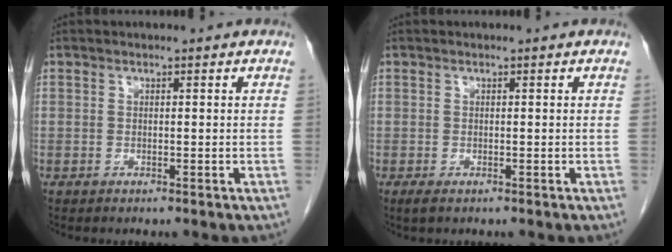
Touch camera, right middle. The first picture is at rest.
{"total": 0.9, "force": [-0.5, 0.3, 0.7], "torque": [-0.012, -0.002, -0.005]}